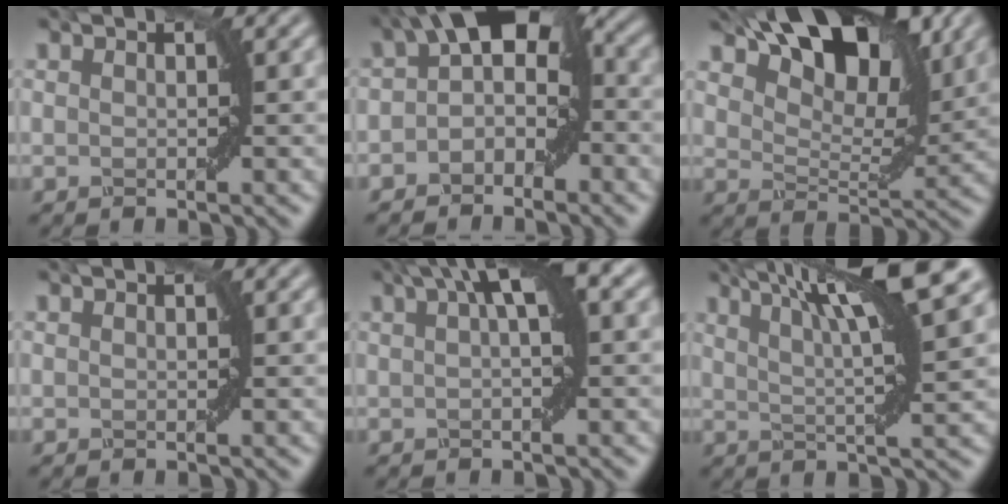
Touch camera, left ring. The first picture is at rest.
{"total": 6.8, "force": [-0.2, 3.9, 5.5], "torque": [-0.067, 0.032, -0.020]}
{"total": 12.3, "force": [7.5, 5.3, 8.2], "torque": [-0.116, 0.023, 0.108]}
{"total": 0.0}
{"total": 5.4, "force": [1.9, 1.2, 4.9], "torque": [-0.063, 0.018, 0.026]}
{"total": 10.1, "force": [5.1, 1.7, 8.5], "torque": [-0.117, 0.026, 0.085]}